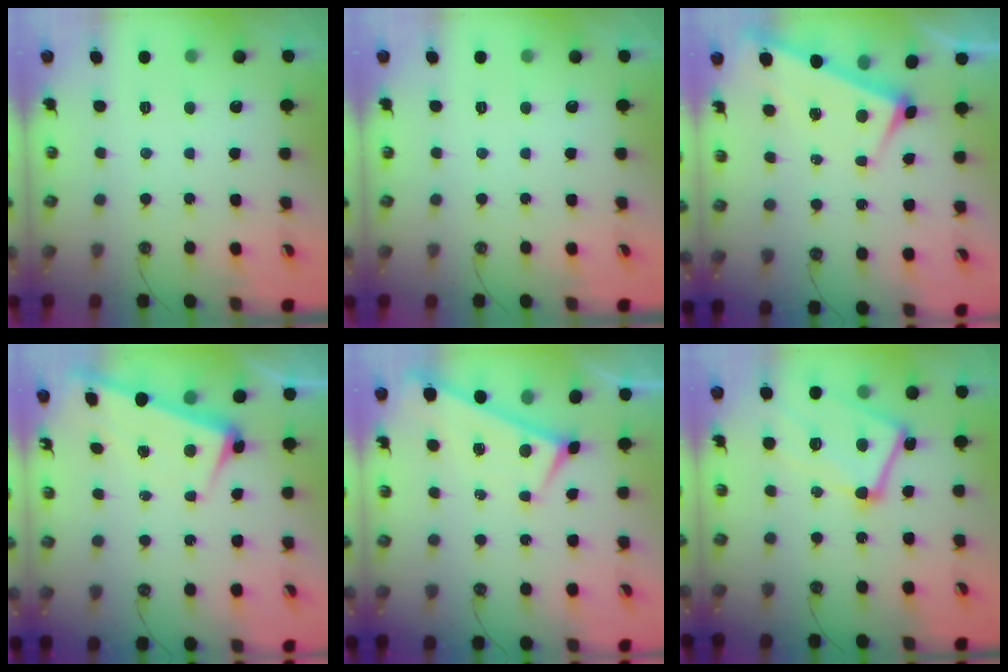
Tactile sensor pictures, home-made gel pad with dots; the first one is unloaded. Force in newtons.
{"total": 0.0}
{"total": 3.9, "press": 3.9, "slide": 0.1}
{"total": 3.0, "press": 2.8, "slide": 0.9}
{"total": 0.0}
{"total": 10.5, "press": 10.3, "slide": 1.8}